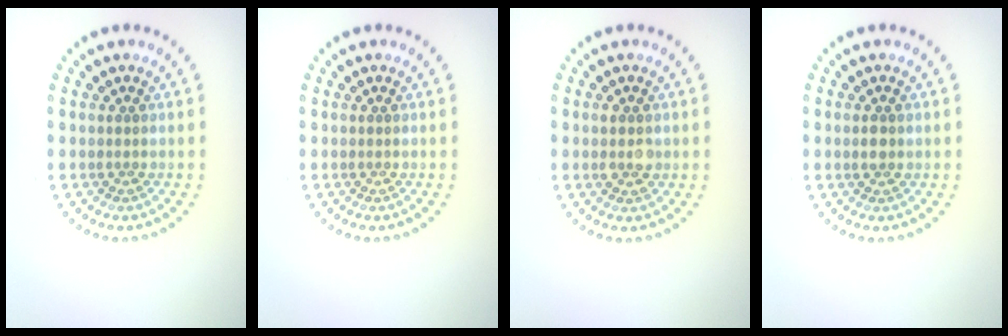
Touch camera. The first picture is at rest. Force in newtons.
{"total": 0.0}
{"total": 1.7, "press": 1.7, "slide": 0.1}
{"total": 1.1, "press": 1.1, "slide": 0.1}